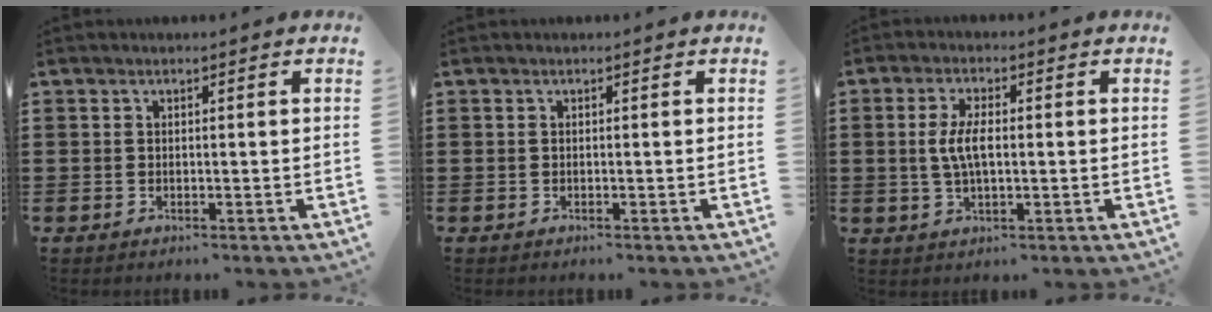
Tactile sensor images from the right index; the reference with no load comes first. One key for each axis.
{"total": 0.0}
{"total": 5.0, "fx": 0.1, "fy": 2.0, "fz": 4.6, "tx": -0.103, "ty": 0.000, "tz": -0.004}